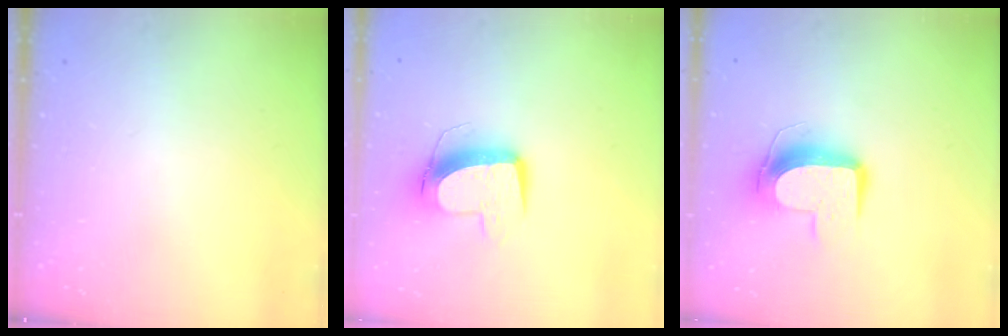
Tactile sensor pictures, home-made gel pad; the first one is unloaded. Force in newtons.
{"total": 10.6, "press": 10.5, "slide": 1.2}
{"total": 10.6, "press": 10.5, "slide": 1.0}